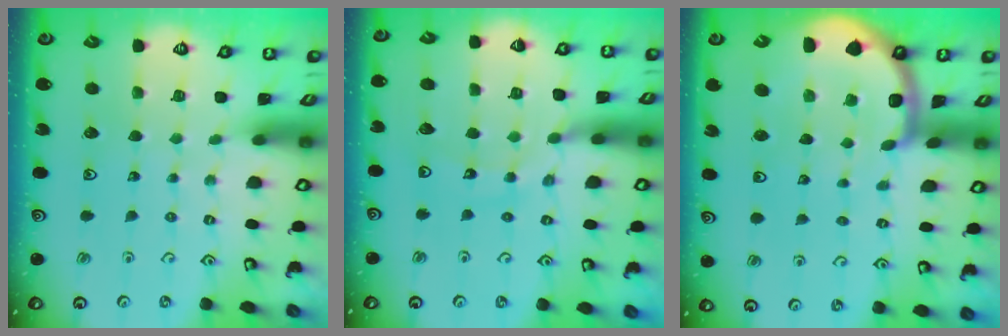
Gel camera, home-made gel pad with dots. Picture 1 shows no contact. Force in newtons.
{"total": 12.0, "press": 11.9, "slide": 1.5}
{"total": 6.5, "press": 6.4, "slide": 0.9}